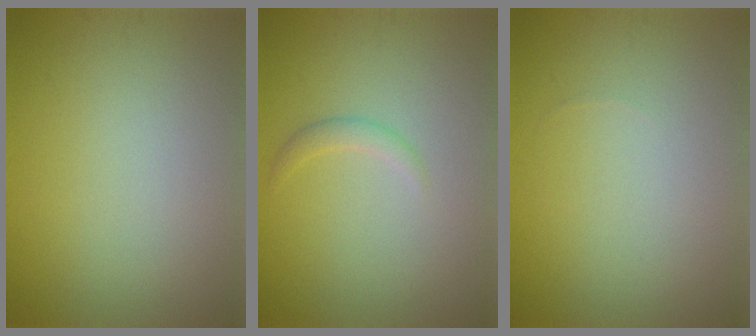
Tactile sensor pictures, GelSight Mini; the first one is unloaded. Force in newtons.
{"total": 1.2, "press": 1.1, "slide": 0.2}
{"total": 0.0}